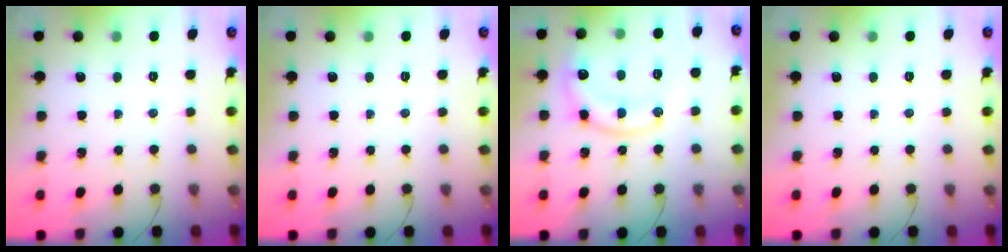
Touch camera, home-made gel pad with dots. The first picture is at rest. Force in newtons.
{"total": 0.0}
{"total": 15.8, "press": 15.7, "slide": 1.1}
{"total": 0.0}